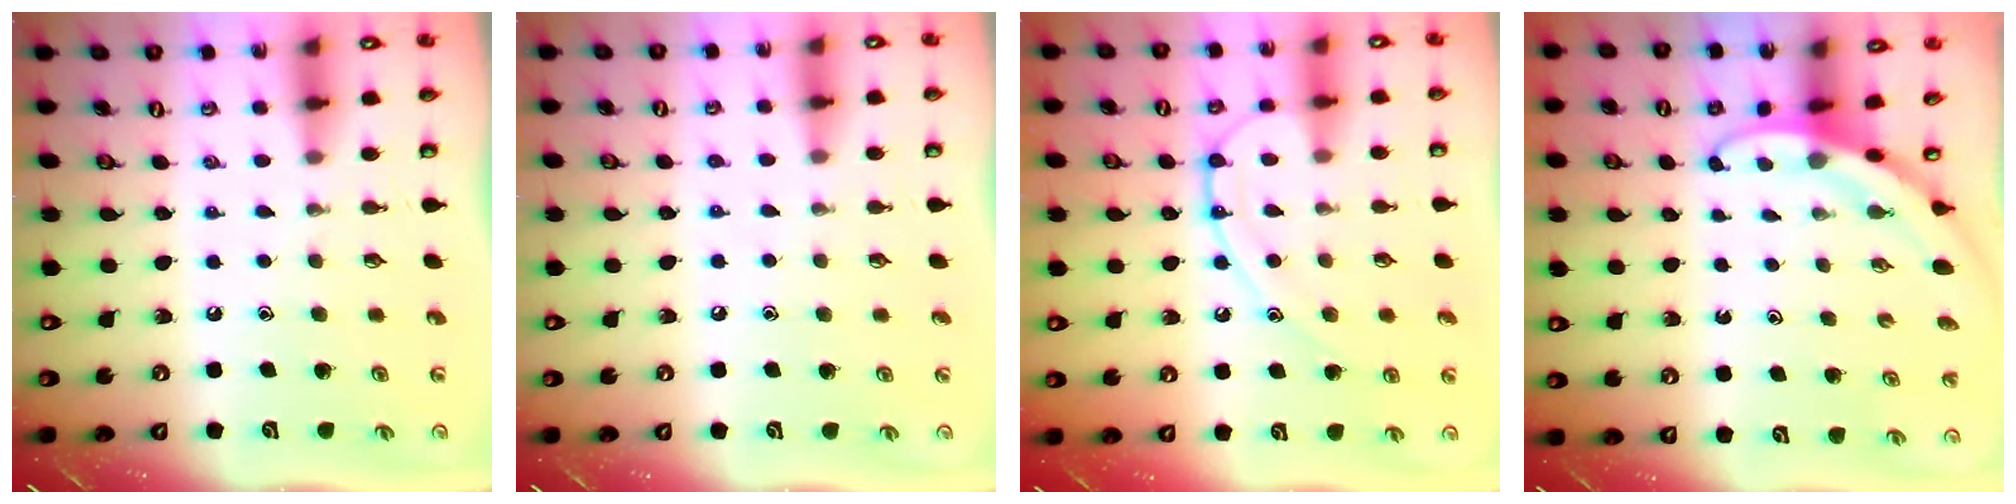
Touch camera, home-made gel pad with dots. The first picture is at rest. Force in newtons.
{"total": 2.3, "press": 2.3, "slide": 0.3}
{"total": 10.7, "press": 10.7, "slide": 0.4}
{"total": 2.8, "press": 2.8, "slide": 0.1}